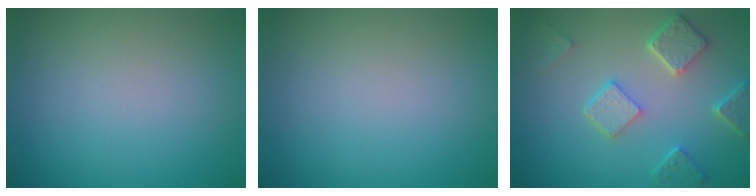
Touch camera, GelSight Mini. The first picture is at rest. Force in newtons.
{"total": 0.0}
{"total": 4.6, "press": 3.6, "slide": 2.8}